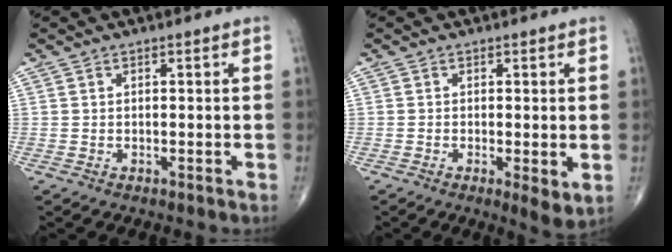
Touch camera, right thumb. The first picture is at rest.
{"total": 3.8, "force": [-0.7, 1.1, 3.6], "torque": [-0.062, -0.014, -0.015]}